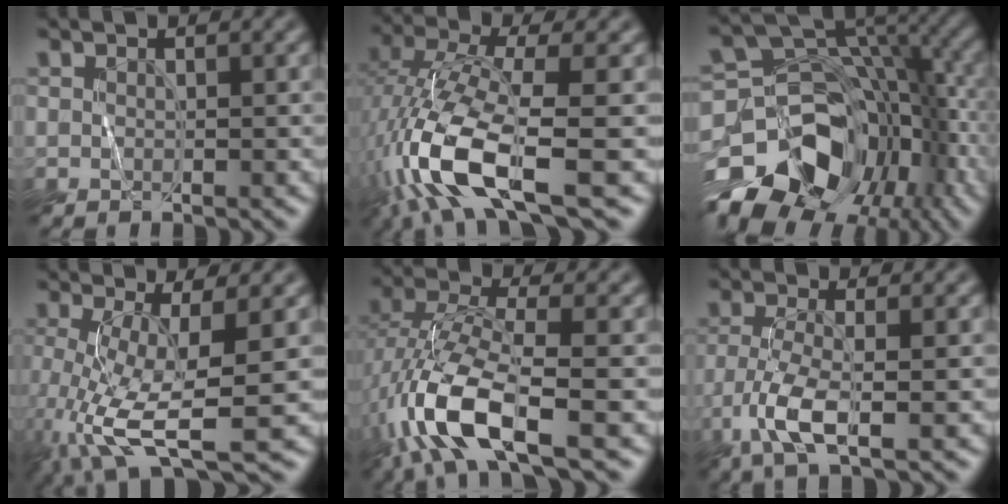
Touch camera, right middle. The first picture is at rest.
{"total": 10.8, "force": [-4.8, 2.9, 9.3], "torque": [-0.205, 0.001, -0.099]}
{"total": 16.1, "force": [-8.8, 10.4, 8.6], "torque": [-0.157, -0.003, -0.144]}
{"total": 8.2, "force": [-2.8, 2.0, 7.4], "torque": [-0.158, -0.014, -0.054]}
{"total": 8.8, "force": [-4.4, 2.4, 7.2], "torque": [-0.159, 0.011, -0.097]}
{"total": 4.2, "force": [-2.3, 0.6, 3.5], "torque": [-0.080, 0.000, -0.048]}